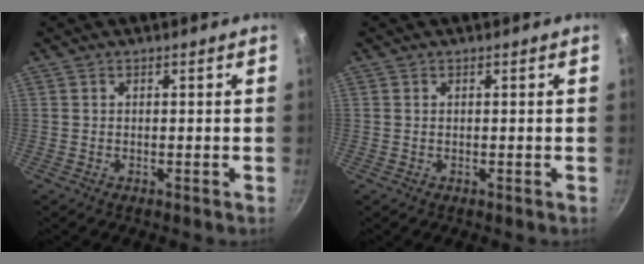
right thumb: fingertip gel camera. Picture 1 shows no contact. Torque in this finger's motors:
{"motor_torque": [-0.36, -0.01, -0.17, 0.17, 0.01]}